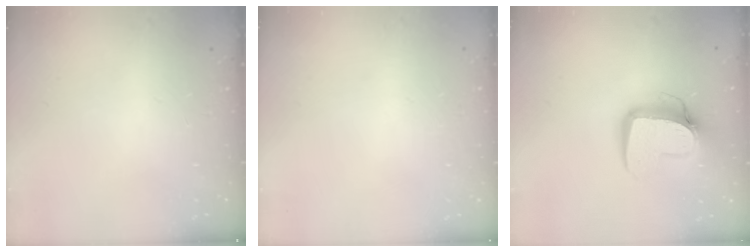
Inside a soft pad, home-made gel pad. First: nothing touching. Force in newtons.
{"total": 0.0}
{"total": 13.0, "press": 12.9, "slide": 1.4}